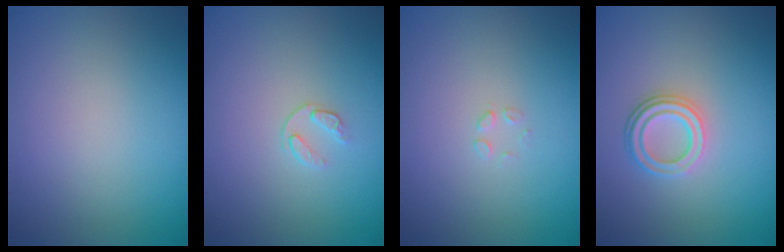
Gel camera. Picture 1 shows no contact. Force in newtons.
{"total": 0.9, "press": 0.5, "slide": 0.8}
{"total": 0.8, "press": 0.8, "slide": 0.0}
{"total": 2.8, "press": 2.3, "slide": 1.6}